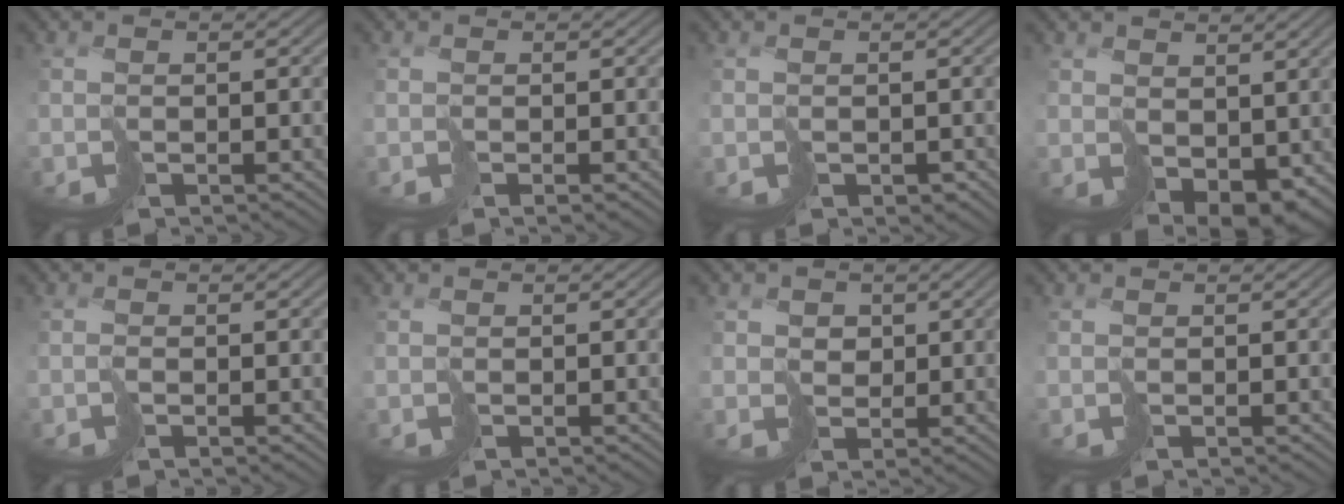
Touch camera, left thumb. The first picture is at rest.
{"total": 0.6, "force": [-0.4, -0.1, 0.4], "torque": [-0.003, 0.001, -0.004]}
{"total": 1.0, "force": [-0.1, 0.9, 0.5], "torque": [-0.002, -0.002, 0.002]}
{"total": 6.0, "force": [2.0, 4.1, 3.9], "torque": [-0.090, -0.022, 0.050]}
{"total": 0.5, "force": [-0.2, -0.3, -0.3], "torque": [0.011, 0.007, -0.006]}
{"total": 0.0}
{"total": 2.4, "force": [1.5, 1.8, -0.1], "torque": [0.002, 0.006, 0.031]}
{"total": 0.0}